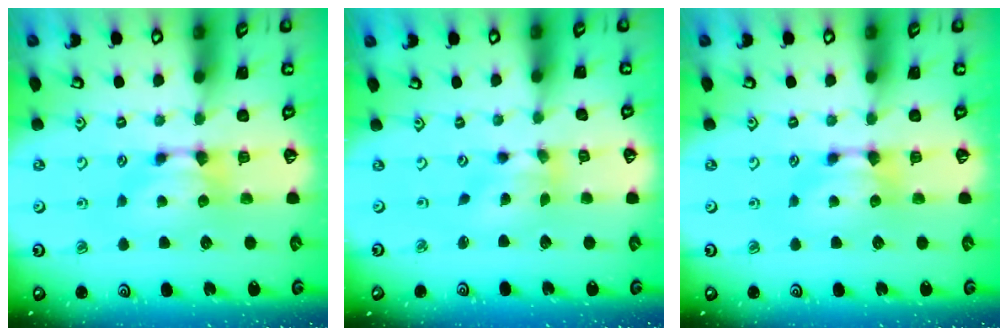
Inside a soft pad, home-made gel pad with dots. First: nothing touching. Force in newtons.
{"total": 2.0, "press": 1.6, "slide": 1.2}
{"total": 0.0}